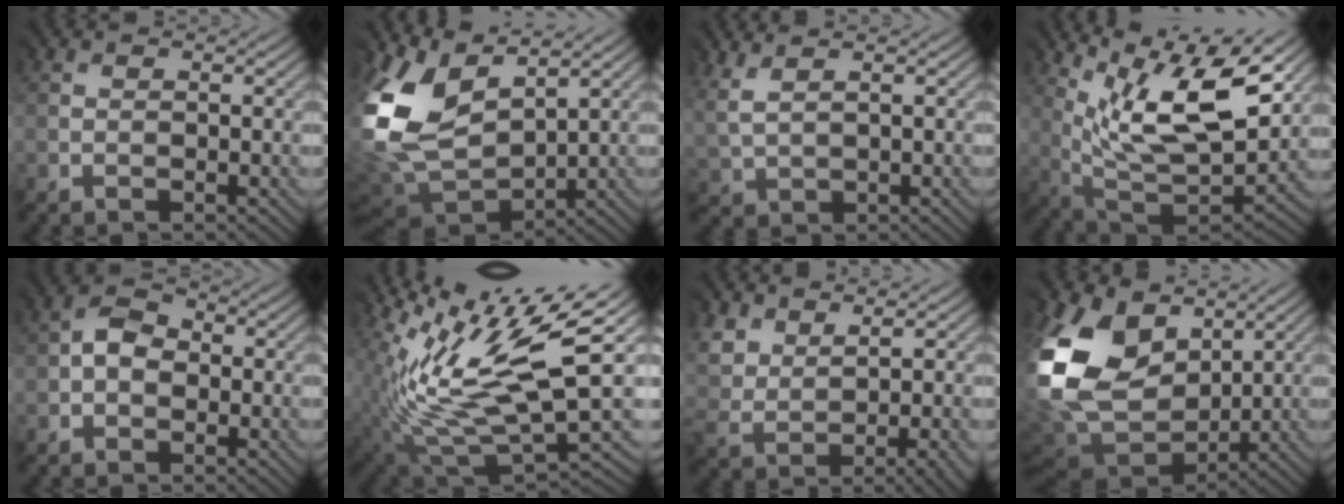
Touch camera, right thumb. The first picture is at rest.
{"total": 12.4, "force": [4.5, 8.5, 7.8], "torque": [-0.226, 0.008, 0.086]}
{"total": 3.4, "force": [3.0, 1.2, 1.0], "torque": [-0.042, 0.008, 0.067]}
{"total": 12.0, "force": [7.4, 3.5, 8.8], "torque": [-0.176, -0.014, 0.146]}
{"total": 4.4, "force": [-0.2, 3.5, 2.8], "torque": [-0.049, 0.014, -0.013]}
{"total": 10.2, "force": [3.3, 2.5, 9.3], "torque": [-0.177, -0.003, 0.069]}
{"total": 4.6, "force": [3.5, 1.8, 2.4], "torque": [-0.051, 0.001, 0.071]}
{"total": 16.7, "force": [4.7, 13.2, 9.2], "torque": [-0.232, -0.008, 0.122]}